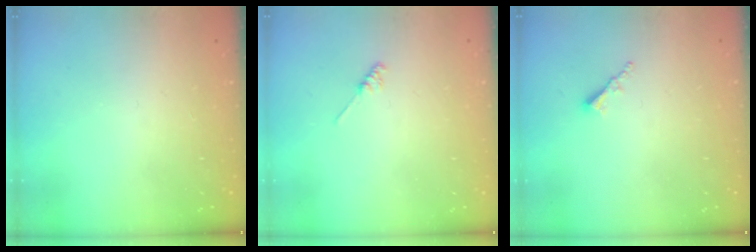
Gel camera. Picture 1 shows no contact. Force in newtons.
{"total": 1.8, "press": 1.7, "slide": 0.4}
{"total": 1.7, "press": 1.7, "slide": 0.2}